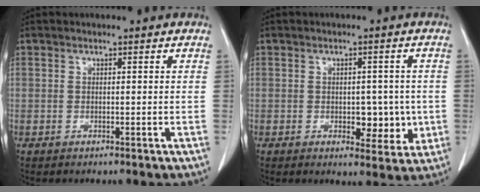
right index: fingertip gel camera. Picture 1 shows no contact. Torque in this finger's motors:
{"motor_torque": [-0.04, 0.13, 0.04, 0.01]}